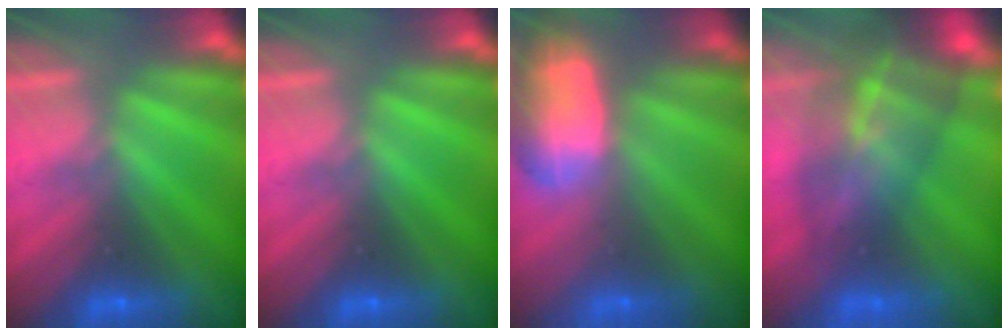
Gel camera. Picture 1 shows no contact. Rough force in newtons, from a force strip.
{"total": 0.0}
{"total": 7.5}
{"total": 7.5}